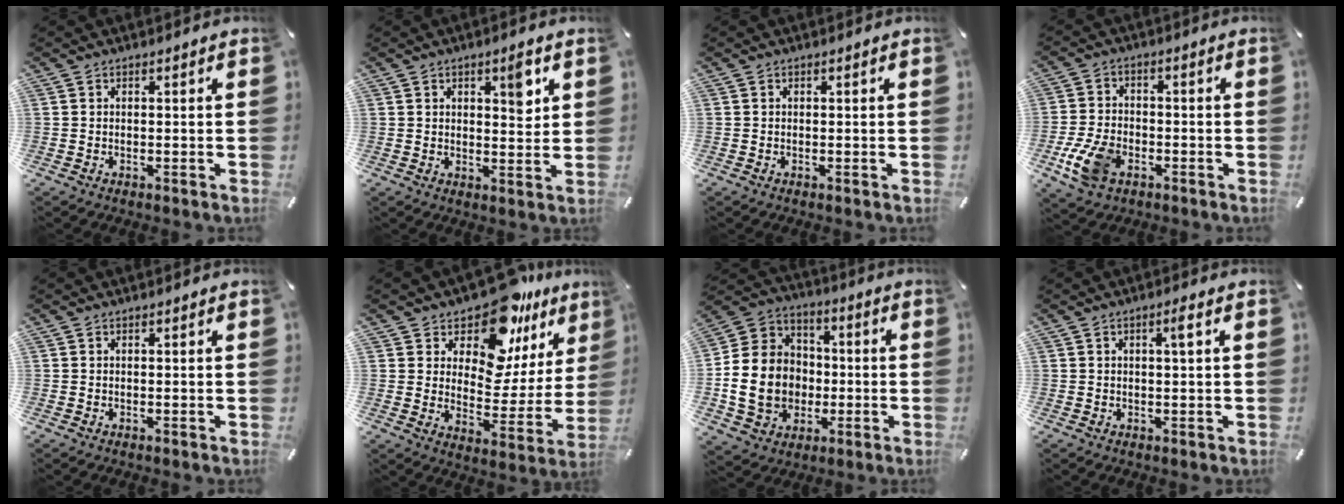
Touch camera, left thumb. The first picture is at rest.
{"total": 6.3, "force": [2.7, 2.7, 5.0], "torque": [-0.047, -0.017, 0.035]}
{"total": 0.0}
{"total": 9.3, "force": [-3.9, 6.2, 5.8], "torque": [-0.133, 0.010, -0.070]}
{"total": 0.0}
{"total": 14.3, "force": [11.1, 6.9, 5.8], "torque": [-0.100, -0.103, 0.192]}
{"total": 15.9, "force": [-3.8, 13.8, 7.1], "torque": [-0.151, 0.024, -0.064]}
{"total": 2.5, "force": [0.8, 0.4, 2.4], "torque": [-0.047, 0.005, 0.011]}